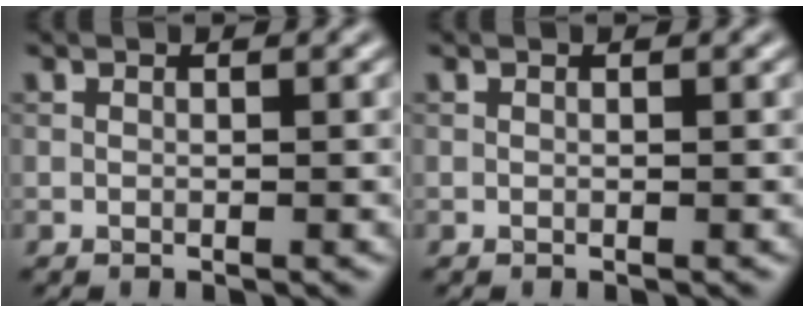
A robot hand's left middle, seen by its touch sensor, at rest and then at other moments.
{"total": 0.0}